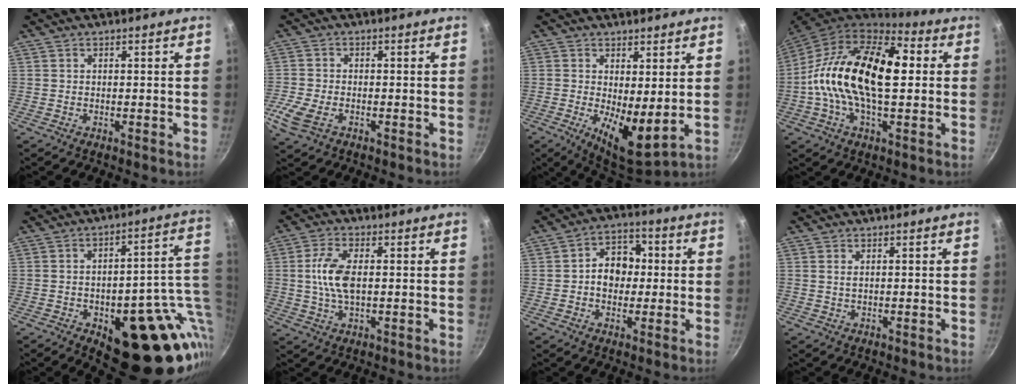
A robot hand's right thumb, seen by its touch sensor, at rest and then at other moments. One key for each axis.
{"total": 6.4, "fx": -2.6, "fy": 3.8, "fz": 4.4, "tx": -0.107, "ty": -0.001, "tz": -0.056}
{"total": 9.4, "fx": 0.3, "fy": 3.5, "fz": 8.7, "tx": -0.125, "ty": -0.027, "tz": 0.012}
{"total": 22.1, "fx": 1.7, "fy": 11.6, "fz": 18.7, "tx": -0.317, "ty": 0.023, "tz": 0.004}
{"total": 23.8, "fx": -4.7, "fy": 11.1, "fz": 20.6, "tx": -0.201, "ty": 0.007, "tz": -0.048}
{"total": 8.0, "fx": 0.5, "fy": 3.9, "fz": 7.0, "tx": -0.142, "ty": 0.006, "tz": 0.004}
{"total": 8.4, "fx": 0.0, "fy": 6.7, "fz": 5.1, "tx": -0.032, "ty": 0.020, "tz": -0.009}
{"total": 1.1, "fx": 0.3, "fy": 0.5, "fz": 0.9, "tx": -0.017, "ty": 0.000, "tz": 0.003}